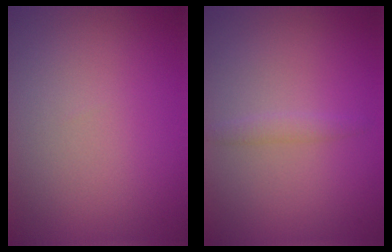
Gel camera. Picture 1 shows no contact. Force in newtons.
{"total": 1.1, "press": 1.1, "slide": 0.0}